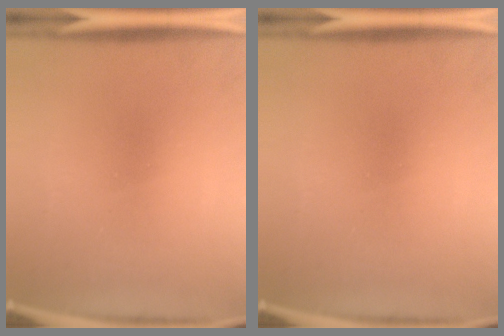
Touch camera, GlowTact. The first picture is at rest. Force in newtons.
{"total": 0.0}